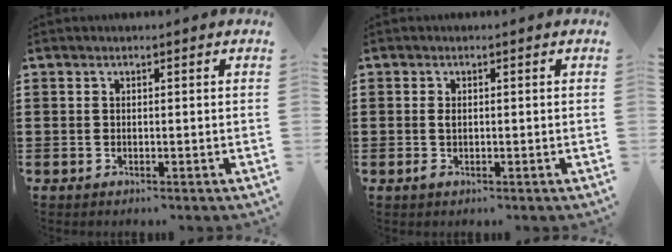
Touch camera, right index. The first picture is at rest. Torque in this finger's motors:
{"motor_torque": [1.05, 1.01, 0.12, 0.03]}